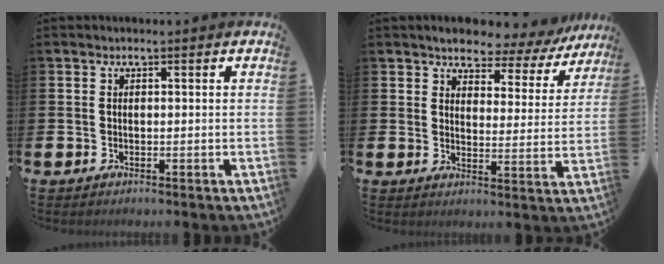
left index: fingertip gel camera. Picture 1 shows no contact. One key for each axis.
{"total": 4.4, "fx": 4.2, "fy": 1.0, "fz": 0.6, "tx": -0.034, "ty": -0.037, "tz": 0.066}